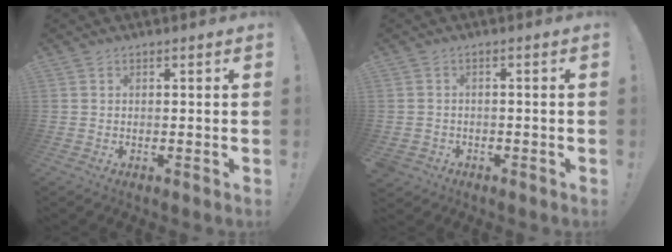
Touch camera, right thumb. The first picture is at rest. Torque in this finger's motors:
{"motor_torque": [0.11, -0.10, -0.08, -0.12, 0.10]}